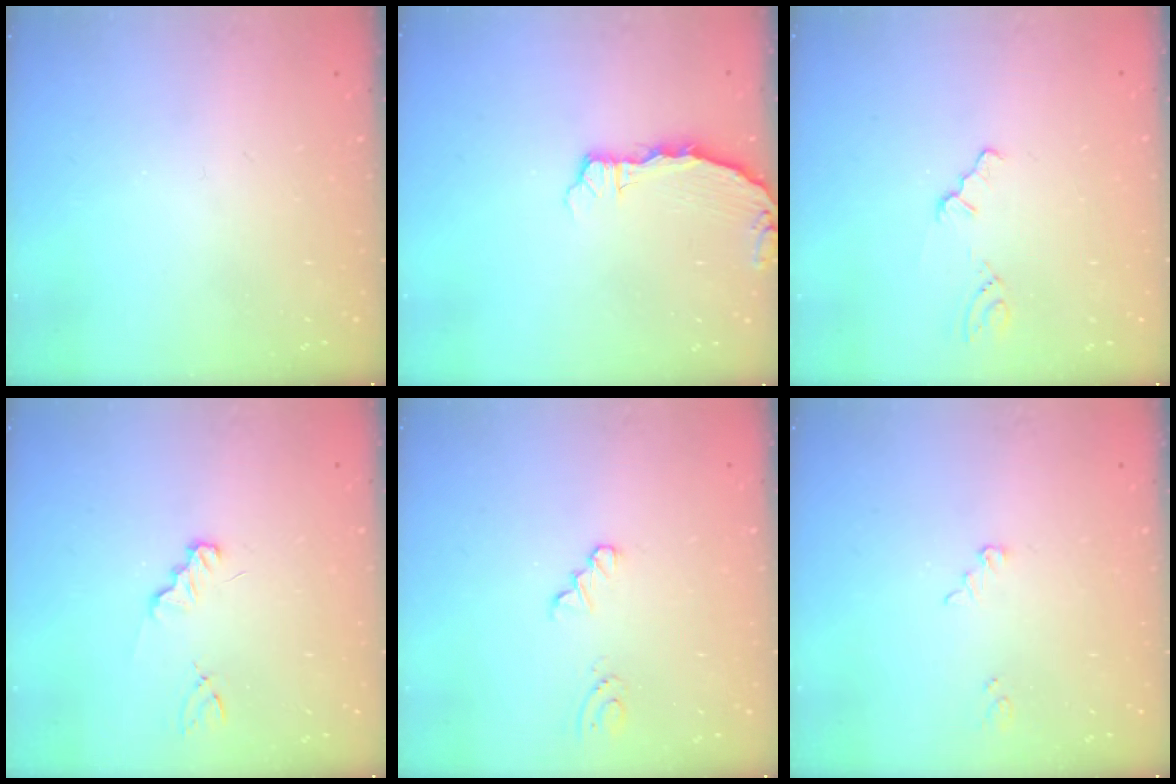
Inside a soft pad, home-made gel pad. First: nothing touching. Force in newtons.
{"total": 2.4, "press": 2.4, "slide": 0.3}
{"total": 0.7, "press": 0.6, "slide": 0.2}
{"total": 1.2, "press": 1.2, "slide": 0.1}
{"total": 0.0}
{"total": 2.5, "press": 2.5, "slide": 0.2}